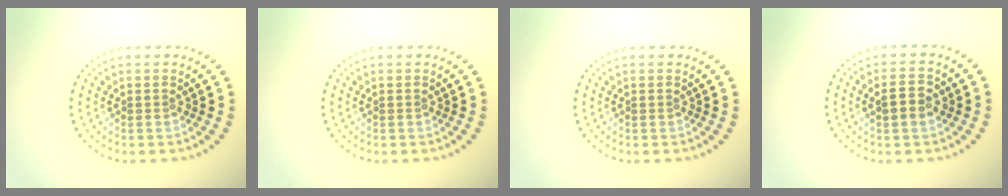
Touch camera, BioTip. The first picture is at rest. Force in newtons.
{"total": 0.0}
{"total": 0.0}
{"total": 2.4, "press": 2.3, "slide": 0.3}